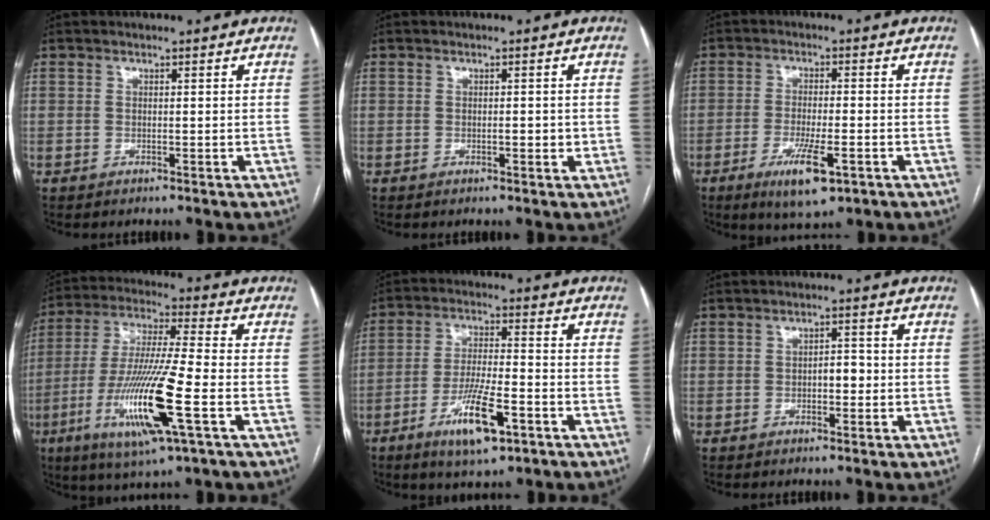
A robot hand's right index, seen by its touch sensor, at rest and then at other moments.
{"total": 1.3, "force": [-0.2, 0.6, 1.2], "torque": [-0.017, 0.001, -0.003]}
{"total": 7.9, "force": [-3.8, 1.7, 6.7], "torque": [-0.120, -0.014, -0.057]}
{"total": 16.8, "force": [-5.5, 0.6, 15.9], "torque": [-0.323, -0.022, -0.101]}
{"total": 10.2, "force": [-5.1, 2.1, 8.6], "torque": [-0.163, -0.011, -0.086]}
{"total": 2.4, "force": [-0.4, 1.2, 2.0], "torque": [-0.025, 0.008, -0.005]}